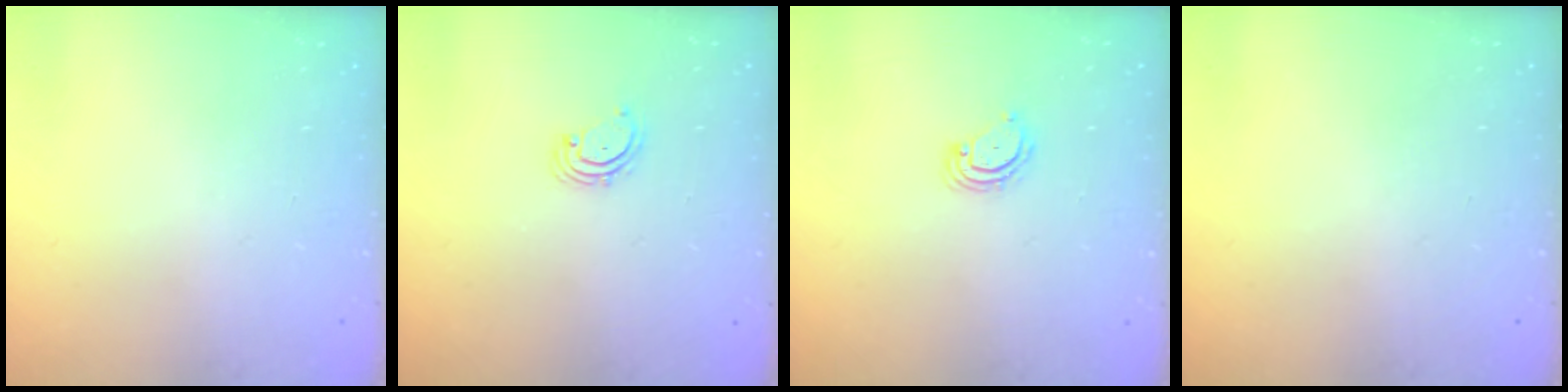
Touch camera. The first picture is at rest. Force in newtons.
{"total": 2.3, "press": 2.3, "slide": 0.5}
{"total": 3.8, "press": 3.8, "slide": 0.3}
{"total": 0.0}